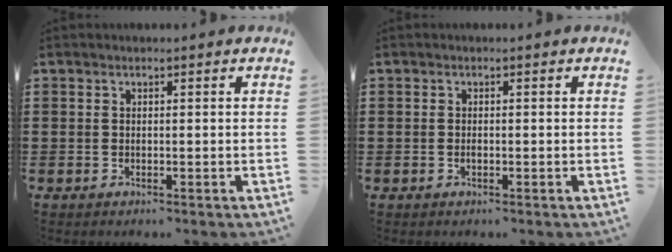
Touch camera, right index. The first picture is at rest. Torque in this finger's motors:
{"motor_torque": [1.10, 1.04, 0.03, 0.04]}